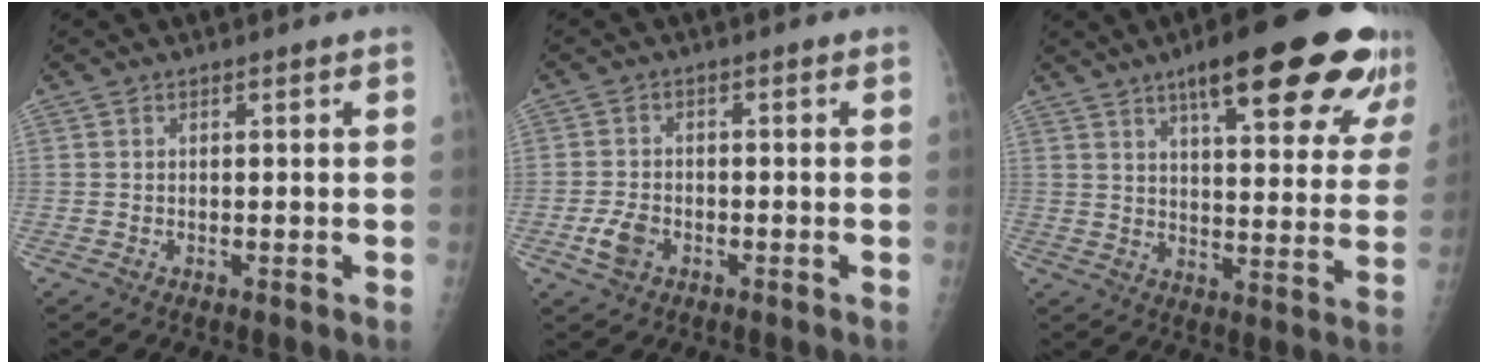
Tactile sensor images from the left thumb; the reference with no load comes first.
{"total": 4.1, "force": [-1.7, 2.7, 2.5], "torque": [-0.048, 0.006, -0.032]}
{"total": 23.6, "force": [14.2, 6.0, 17.8], "torque": [-0.216, -0.036, 0.191]}